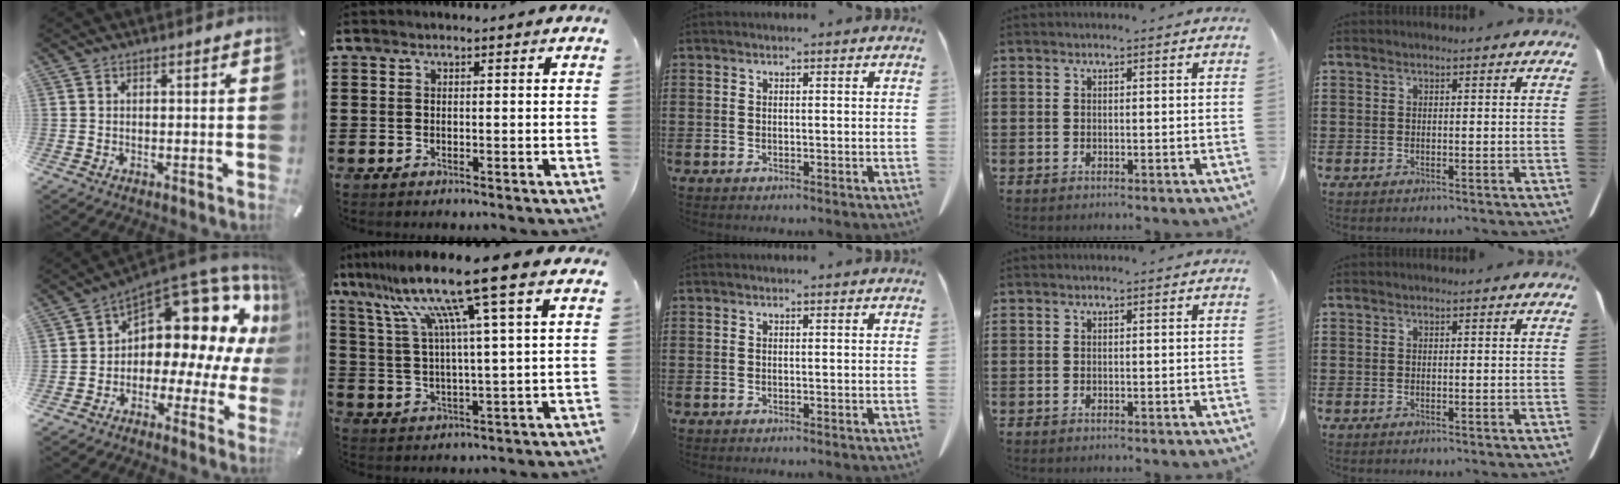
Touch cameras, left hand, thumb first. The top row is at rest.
{"thumb": {"total": 16.3, "force": [7.4, 9.2, 11.2], "torque": [-0.141, -0.075, 0.115]}, "index": {"total": 14.1, "force": [8.5, -0.4, 11.2], "torque": [-0.256, -0.027, 0.127]}}